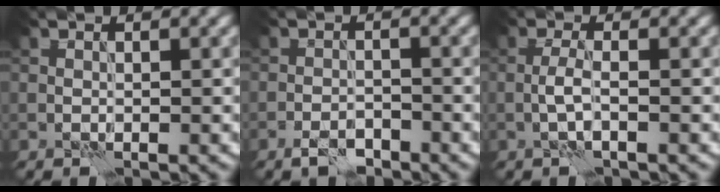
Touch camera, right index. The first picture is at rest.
{"total": 2.3, "force": [-1.8, 0.9, 1.1], "torque": [-0.017, 0.004, -0.035]}
{"total": 1.9, "force": [-0.8, 0.3, 1.7], "torque": [-0.037, 0.004, -0.020]}